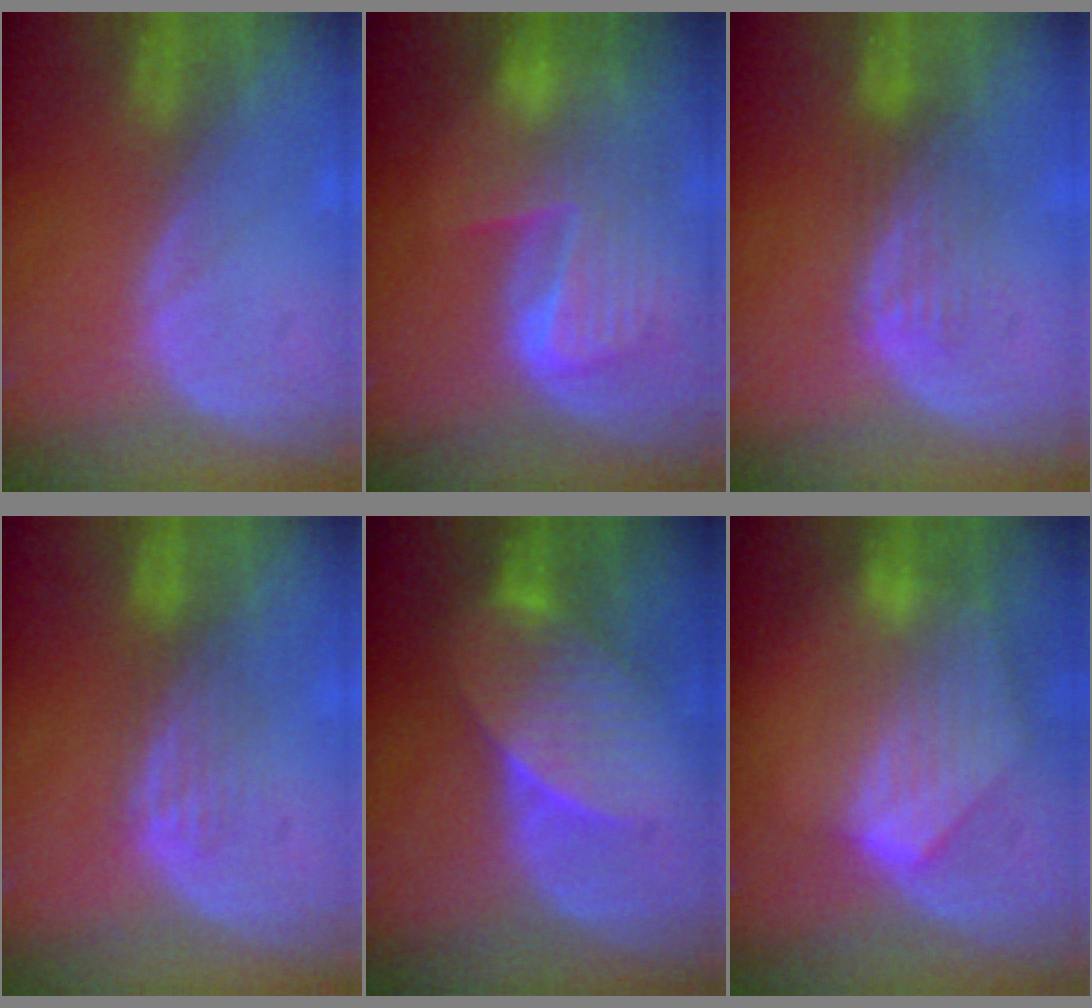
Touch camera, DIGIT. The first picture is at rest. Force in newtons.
{"total": 9.8, "press": 8.4, "slide": 5.0}
{"total": 4.5, "press": 3.9, "slide": 2.4}
{"total": 3.5, "press": 3.2, "slide": 1.4}
{"total": 7.2, "press": 7.1, "slide": 1.1}
{"total": 8.6, "press": 7.7, "slide": 3.8}